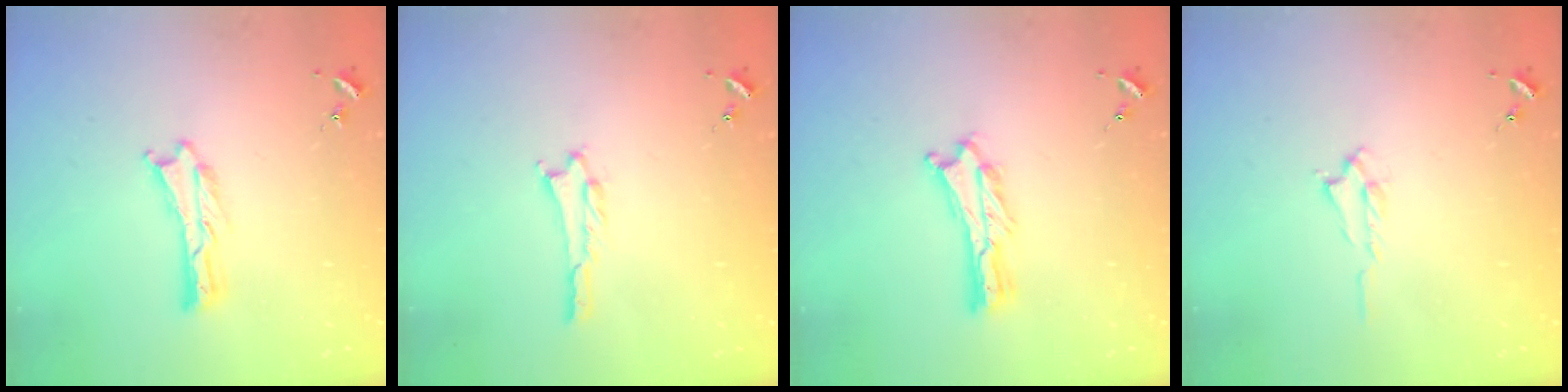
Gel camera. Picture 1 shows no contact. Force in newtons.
{"total": 0.6, "press": 0.6, "slide": 0.1}
{"total": 1.3, "press": 1.3, "slide": 0.3}
{"total": 0.7, "press": 0.6, "slide": 0.2}